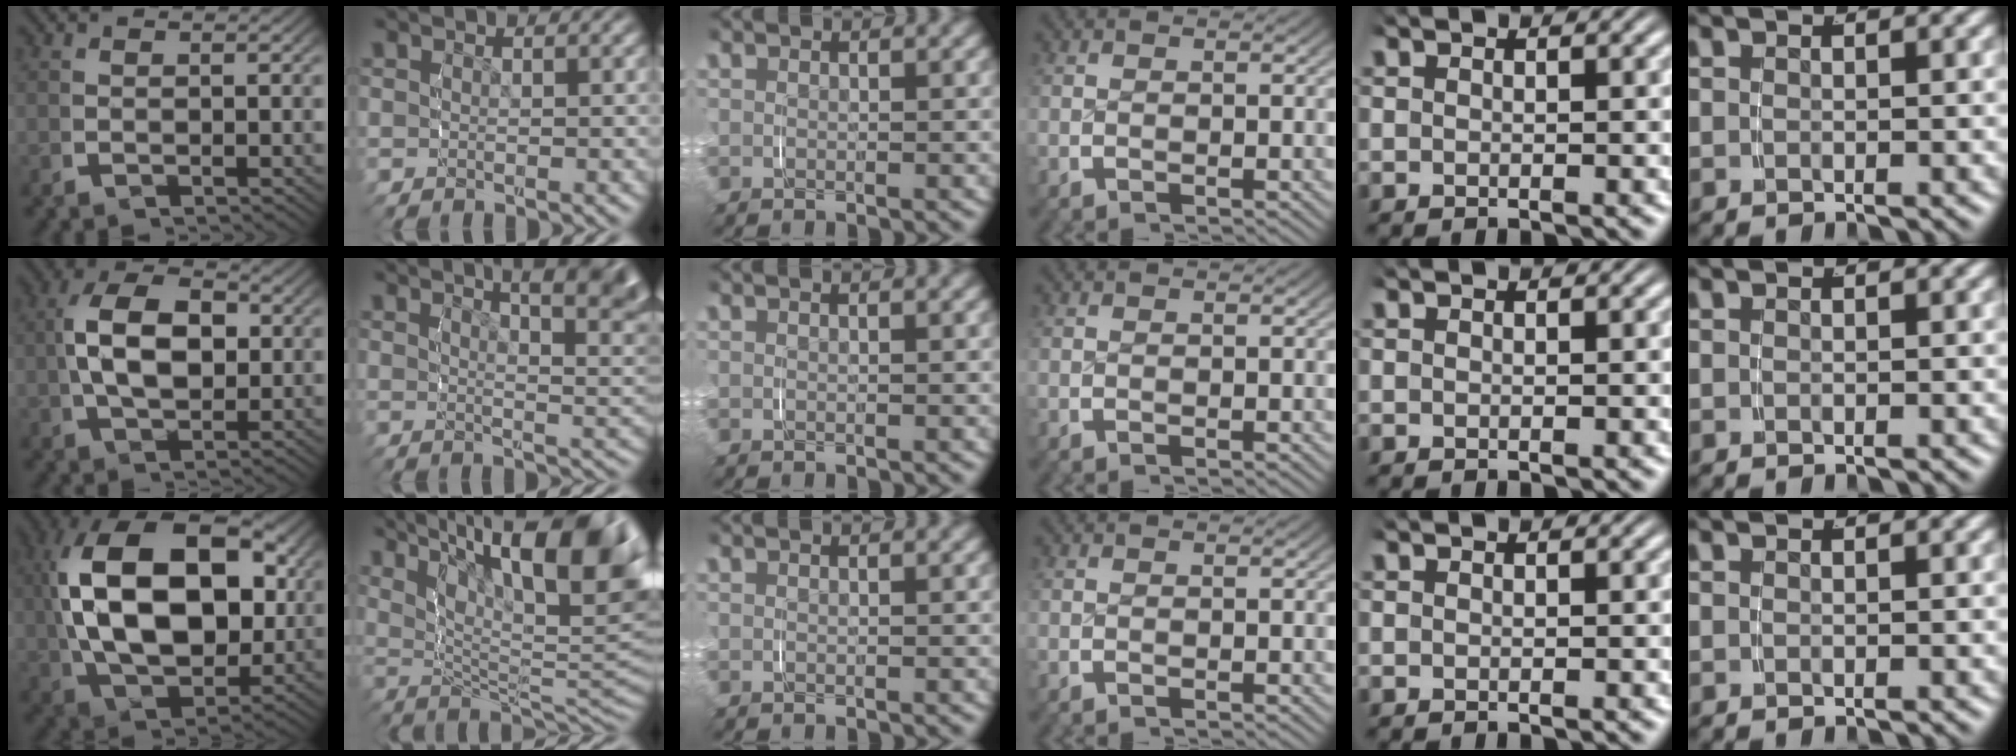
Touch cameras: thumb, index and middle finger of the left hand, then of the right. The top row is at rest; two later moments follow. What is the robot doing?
{"motion": "grasp_and_lifting", "object": "paper plate"}